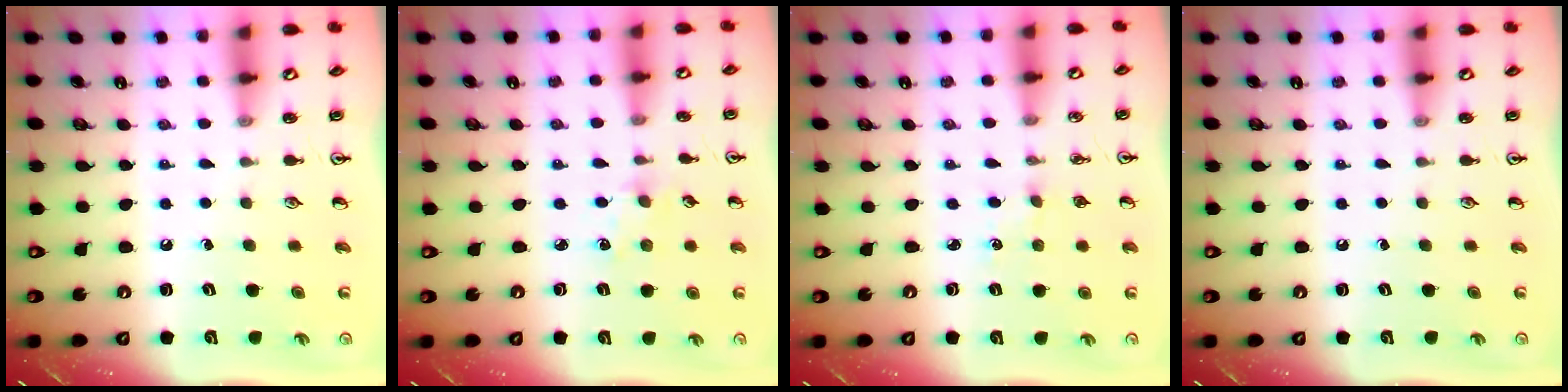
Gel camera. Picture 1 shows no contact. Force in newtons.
{"total": 2.6, "press": 2.6, "slide": 0.4}
{"total": 1.4, "press": 1.4, "slide": 0.3}
{"total": 0.0}